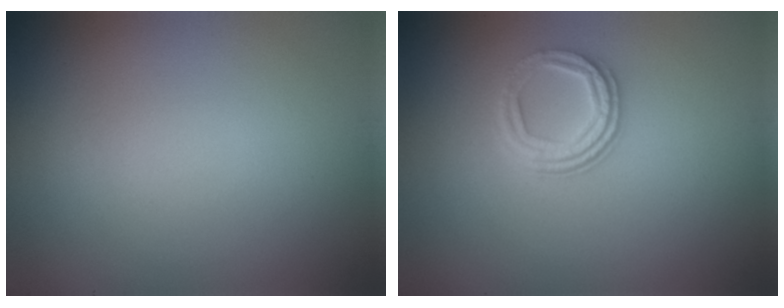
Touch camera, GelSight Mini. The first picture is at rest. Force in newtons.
{"total": 3.0, "press": 2.4, "slide": 1.7}